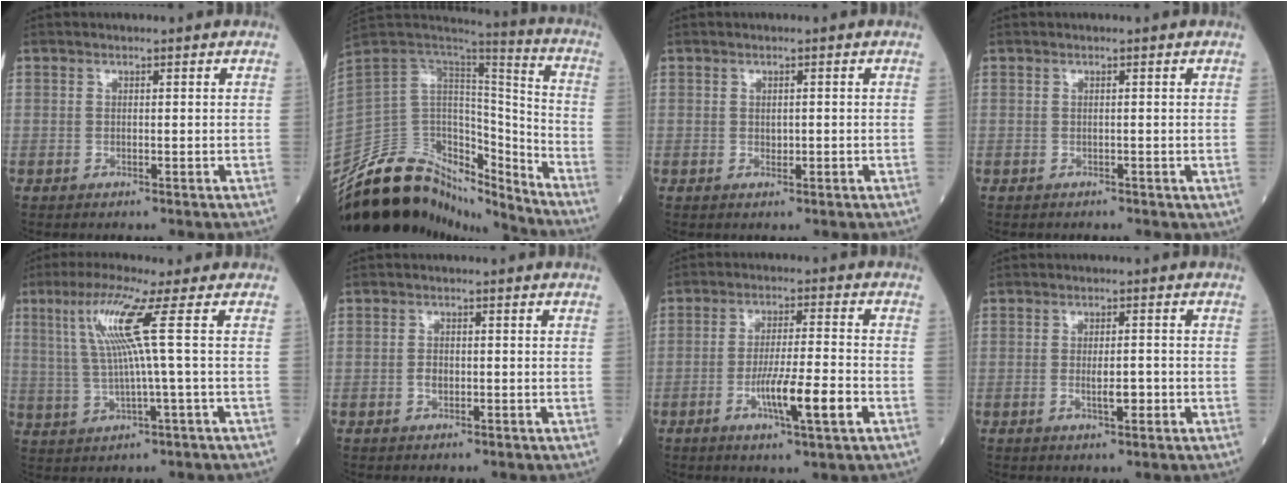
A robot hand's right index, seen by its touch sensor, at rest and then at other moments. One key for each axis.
{"total": 21.9, "fx": -19.6, "fy": 7.2, "fz": 6.5, "tx": -0.140, "ty": 0.060, "tz": -0.324}
{"total": 0.9, "fx": -0.1, "fy": 0.6, "fz": 0.6, "tx": -0.010, "ty": -0.001, "tz": 0.000}
{"total": 0.7, "fx": -0.4, "fy": 0.5, "fz": 0.2, "tx": -0.003, "ty": 0.002, "tz": -0.004}
{"total": 8.2, "fx": 2.2, "fy": -1.8, "fz": 7.7, "tx": -0.153, "ty": 0.011, "tz": 0.050}
{"total": 1.5, "fx": -0.5, "fy": 1.0, "fz": 1.0, "tx": -0.021, "ty": 0.003, "tz": -0.008}
{"total": 8.8, "fx": -3.2, "fy": 0.3, "fz": 8.1, "tx": -0.143, "ty": -0.005, "tz": -0.053}
{"total": 3.2, "fx": -1.0, "fy": 0.9, "fz": 2.9, "tx": -0.051, "ty": 0.001, "tz": -0.013}